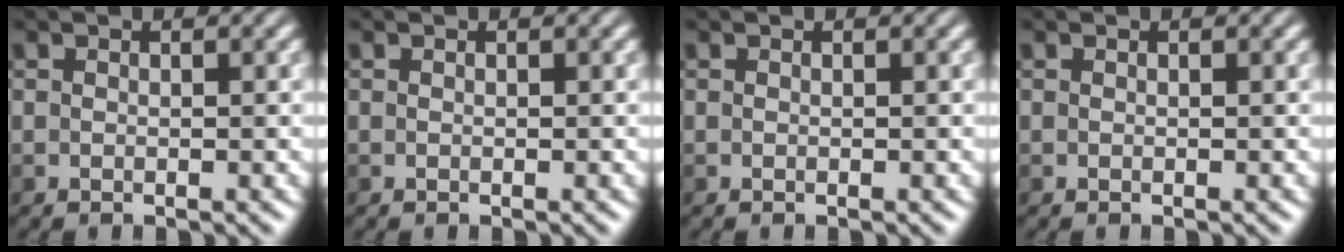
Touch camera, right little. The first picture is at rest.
{"total": 0.0}
{"total": 0.0}
{"total": 0.0}